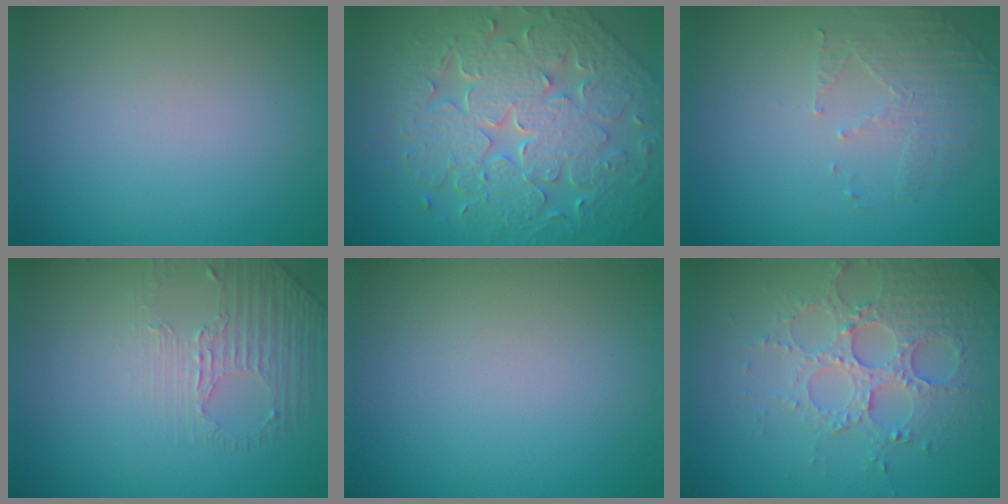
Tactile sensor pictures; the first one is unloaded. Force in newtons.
{"total": 9.9, "press": 6.9, "slide": 7.0}
{"total": 1.8, "press": 1.1, "slide": 1.4}
{"total": 1.6, "press": 1.0, "slide": 1.2}
{"total": 0.0}
{"total": 5.1, "press": 3.9, "slide": 3.3}